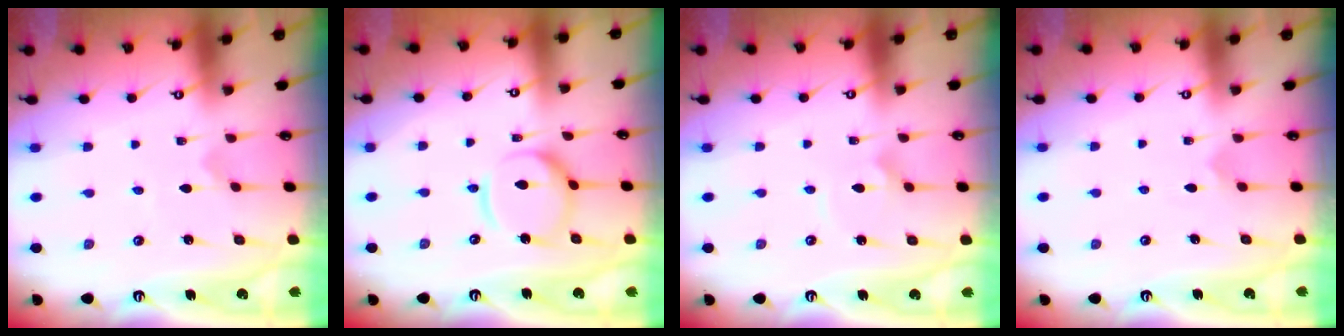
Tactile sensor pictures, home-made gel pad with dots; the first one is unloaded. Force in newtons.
{"total": 12.2, "press": 12.2, "slide": 1.1}
{"total": 2.1, "press": 2.1, "slide": 0.0}
{"total": 3.9, "press": 3.9, "slide": 0.3}